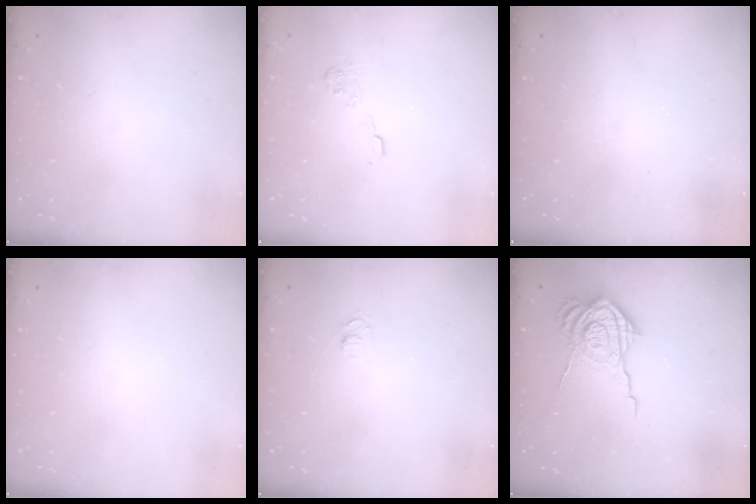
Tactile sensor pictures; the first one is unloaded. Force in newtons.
{"total": 7.6, "press": 7.5, "slide": 1.0}
{"total": 2.5, "press": 2.4, "slide": 0.7}
{"total": 0.0}
{"total": 4.4, "press": 4.4, "slide": 0.5}
{"total": 13.1, "press": 13.1, "slide": 0.9}